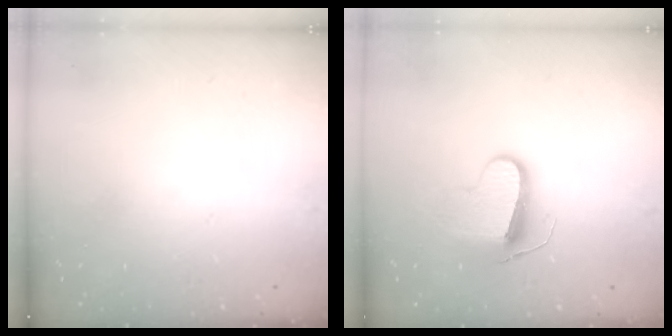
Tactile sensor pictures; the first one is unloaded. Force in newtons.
{"total": 9.1, "press": 9.1, "slide": 0.2}